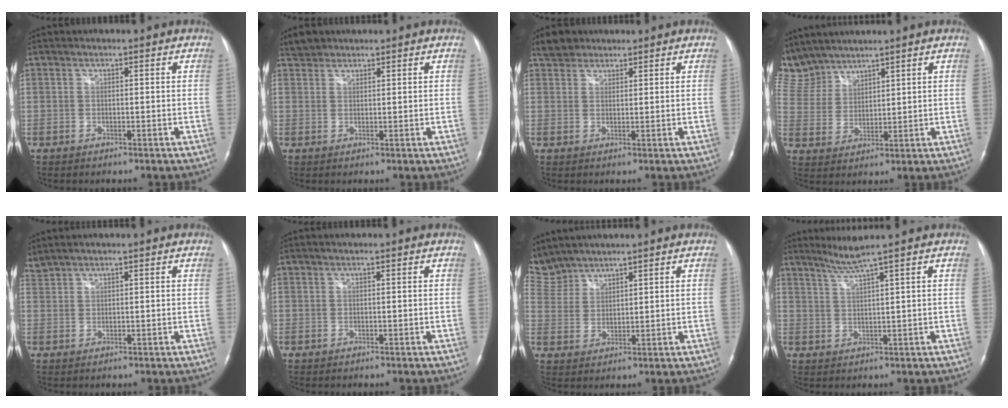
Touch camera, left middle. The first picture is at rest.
{"total": 2.3, "force": [2.0, 1.0, 0.0], "torque": [-0.006, 0.010, 0.036]}
{"total": 3.3, "force": [2.7, 1.9, 0.3], "torque": [-0.014, 0.014, 0.050]}
{"total": 10.2, "force": [9.2, 4.3, 1.1], "torque": [-0.045, 0.017, 0.203]}
{"total": 2.3, "force": [2.1, -0.2, 0.8], "torque": [-0.025, 0.026, 0.049]}
{"total": 0.0}
{"total": 5.0, "force": [4.9, 0.1, 0.5], "torque": [-0.032, 0.019, 0.111]}
{"total": 3.4, "force": [2.6, -1.6, 1.5], "torque": [-0.036, -0.012, 0.058]}